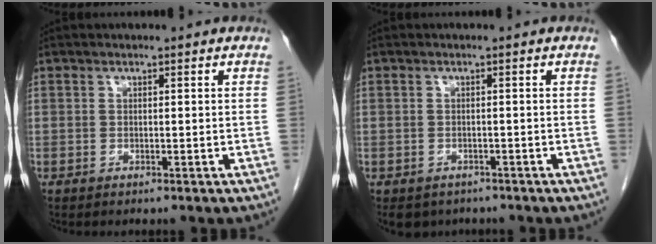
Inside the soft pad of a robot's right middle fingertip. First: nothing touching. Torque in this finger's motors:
{"motor_torque": [0.08, -0.06, -0.01, 0.00]}